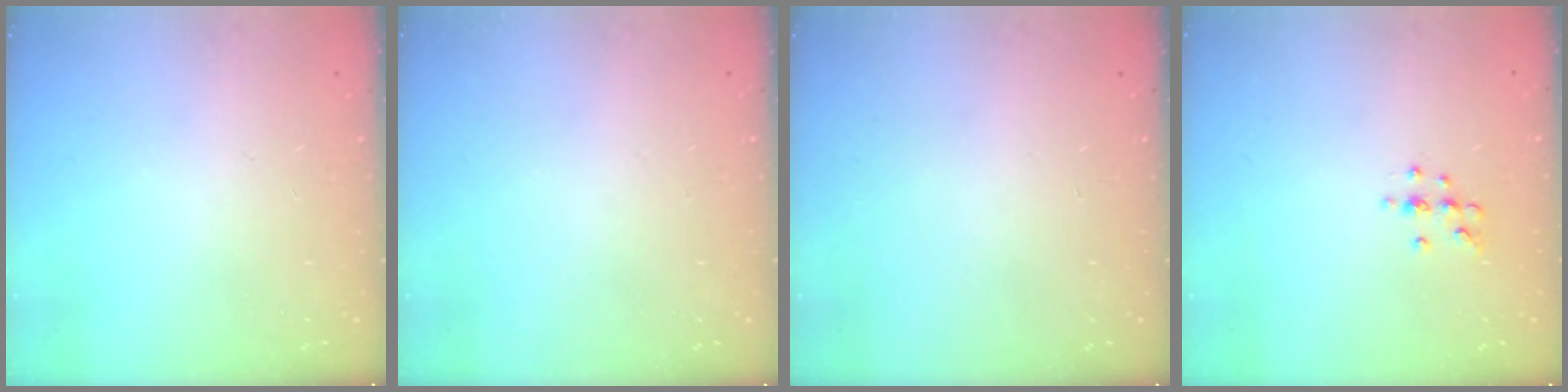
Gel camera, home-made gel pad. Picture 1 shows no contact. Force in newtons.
{"total": 0.0}
{"total": 0.0}
{"total": 6.5, "press": 6.4, "slide": 1.2}